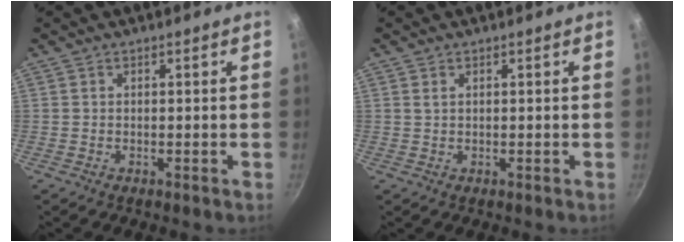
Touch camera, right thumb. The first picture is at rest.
{"total": 0.9, "force": [0.5, 0.5, 0.6], "torque": [-0.012, 0.002, 0.010]}